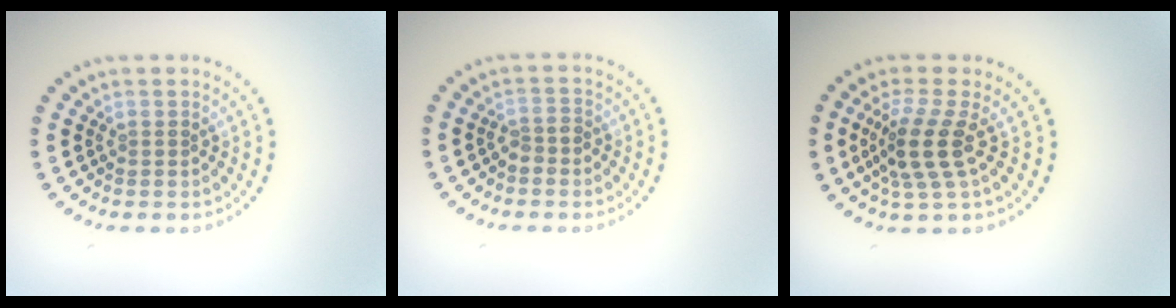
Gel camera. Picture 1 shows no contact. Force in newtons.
{"total": 1.5, "press": 1.3, "slide": 0.8}
{"total": 3.8, "press": 2.9, "slide": 2.4}